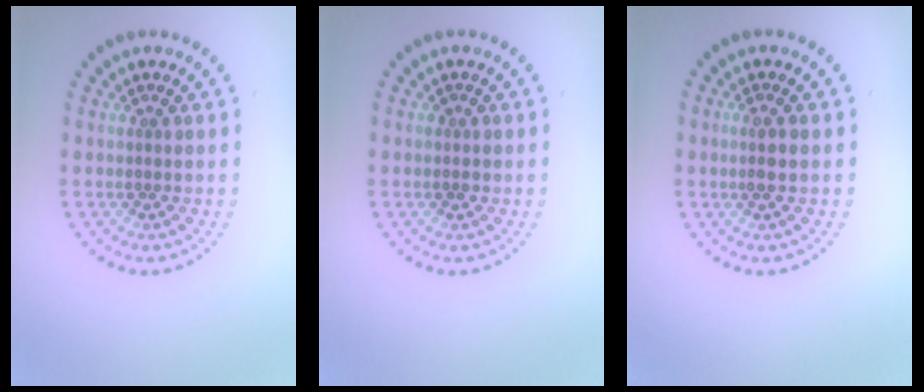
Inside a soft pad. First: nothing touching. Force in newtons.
{"total": 0.7, "press": 0.7, "slide": 0.2}
{"total": 1.6, "press": 1.4, "slide": 0.8}